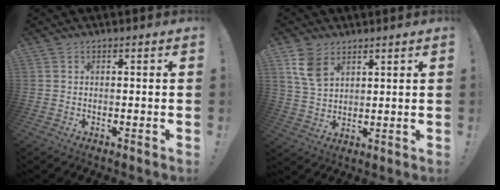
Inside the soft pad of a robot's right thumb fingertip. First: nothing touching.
{"total": 8.9, "force": [4.9, 5.6, 4.9], "torque": [-0.081, -0.013, 0.099]}